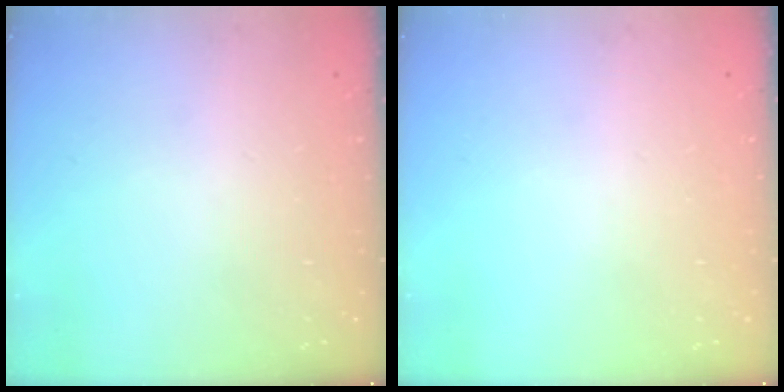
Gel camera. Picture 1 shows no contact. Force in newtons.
{"total": 0.0}